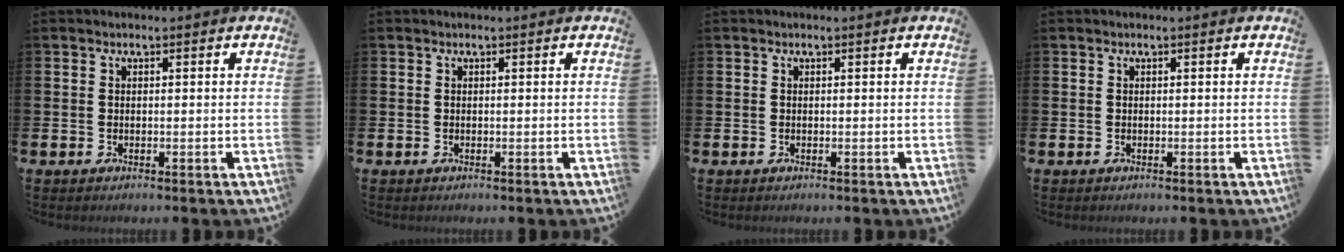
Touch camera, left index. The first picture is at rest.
{"total": 0.0}
{"total": 0.0}
{"total": 0.0}